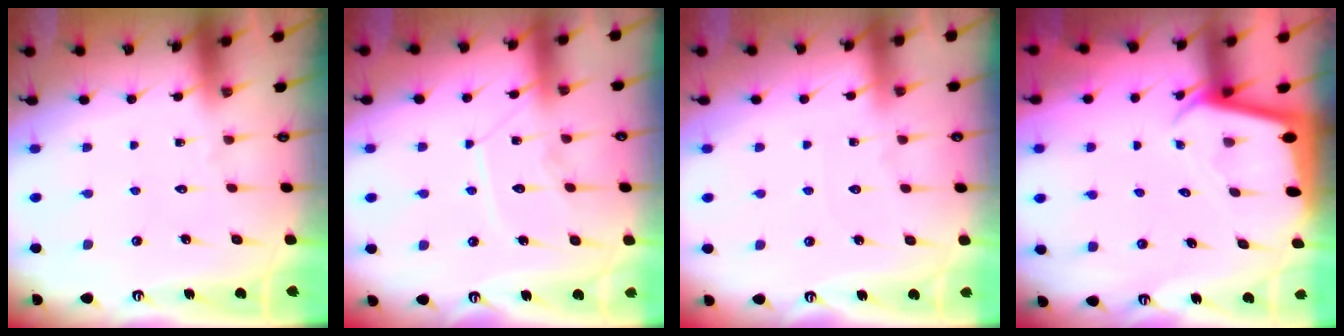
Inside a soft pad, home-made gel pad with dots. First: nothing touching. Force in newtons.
{"total": 9.9, "press": 9.9, "slide": 0.8}
{"total": 2.3, "press": 2.3, "slide": 0.3}
{"total": 2.1, "press": 2.1, "slide": 0.1}